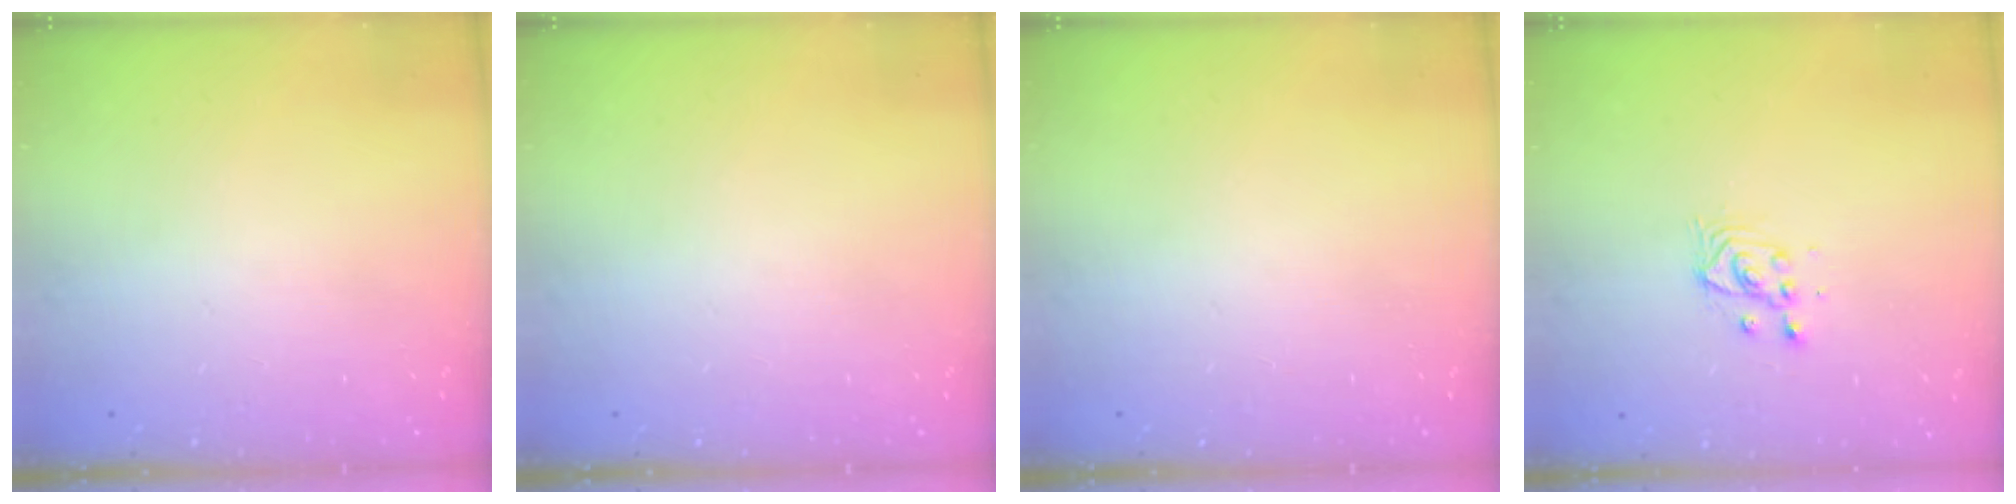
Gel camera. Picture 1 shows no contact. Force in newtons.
{"total": 0.0}
{"total": 0.0}
{"total": 3.8, "press": 3.8, "slide": 0.4}